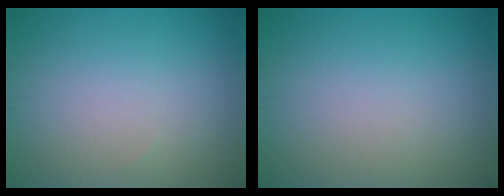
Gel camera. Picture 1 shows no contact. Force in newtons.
{"total": 0.0}